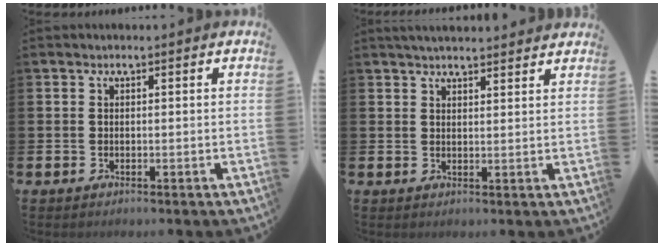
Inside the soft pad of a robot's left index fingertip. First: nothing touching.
{"total": 3.0, "force": [3.0, 0.2, 0.5], "torque": [-0.011, -0.011, 0.054]}